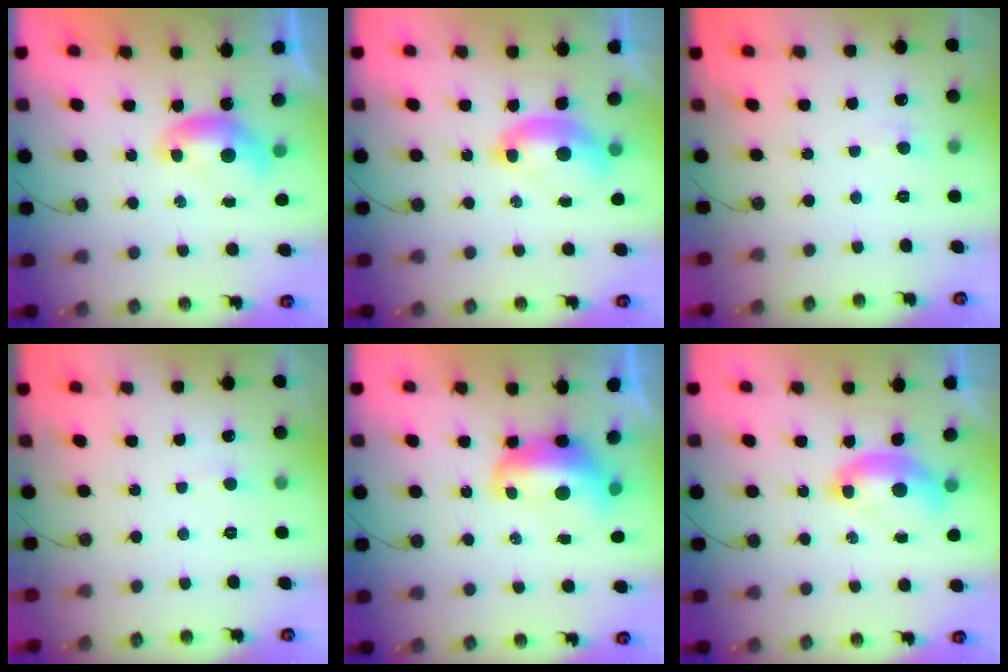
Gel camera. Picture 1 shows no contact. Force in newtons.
{"total": 2.6, "press": 2.5, "slide": 0.5}
{"total": 0.6, "press": 0.5, "slide": 0.4}
{"total": 1.0, "press": 0.9, "slide": 0.5}
{"total": 3.2, "press": 3.1, "slide": 0.9}
{"total": 2.6, "press": 2.5, "slide": 0.5}